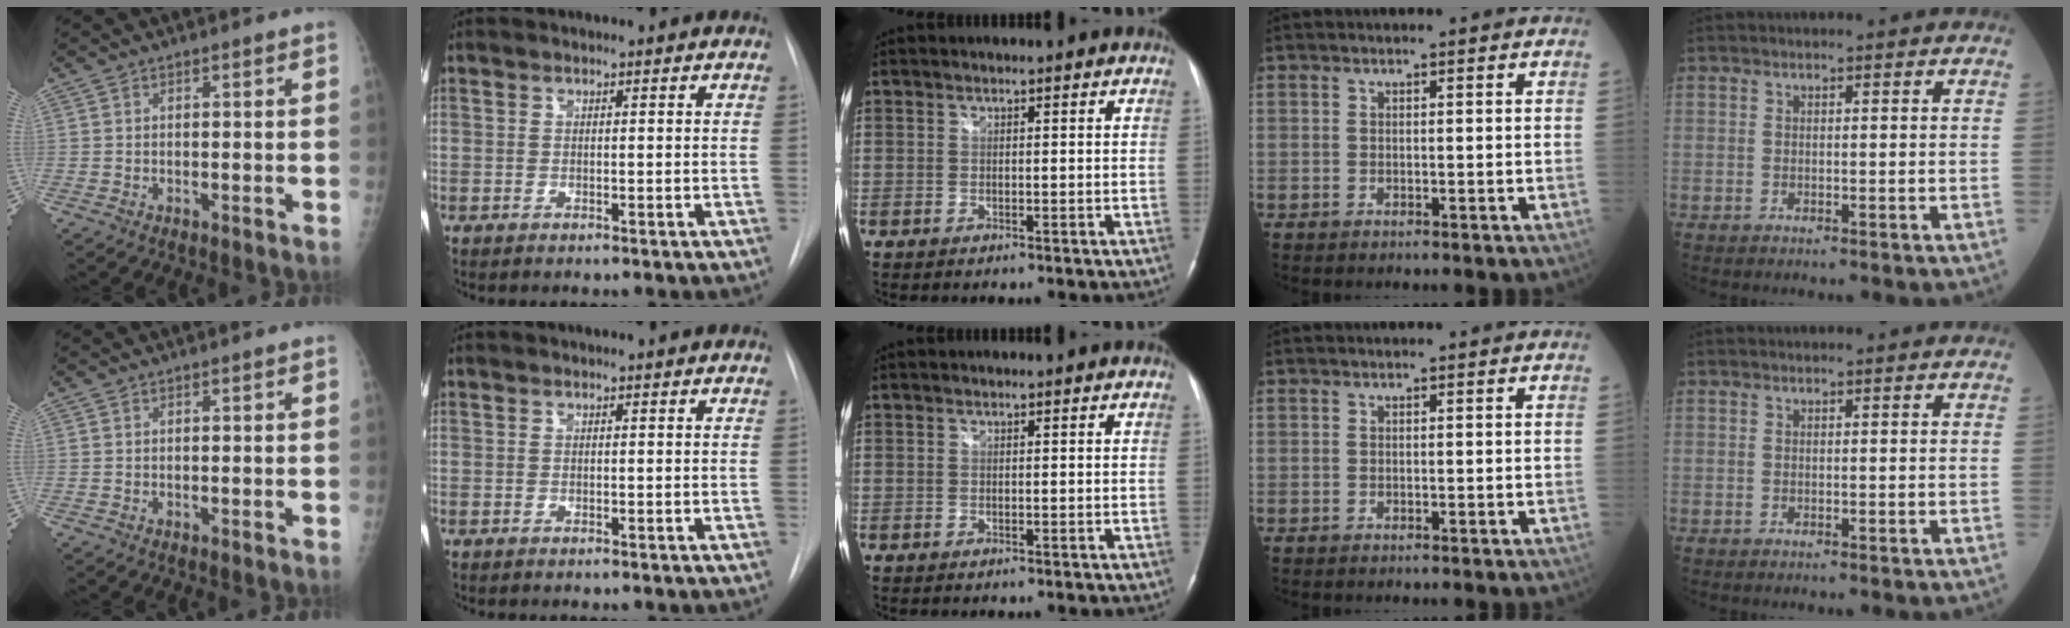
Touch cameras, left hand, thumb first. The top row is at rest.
{}